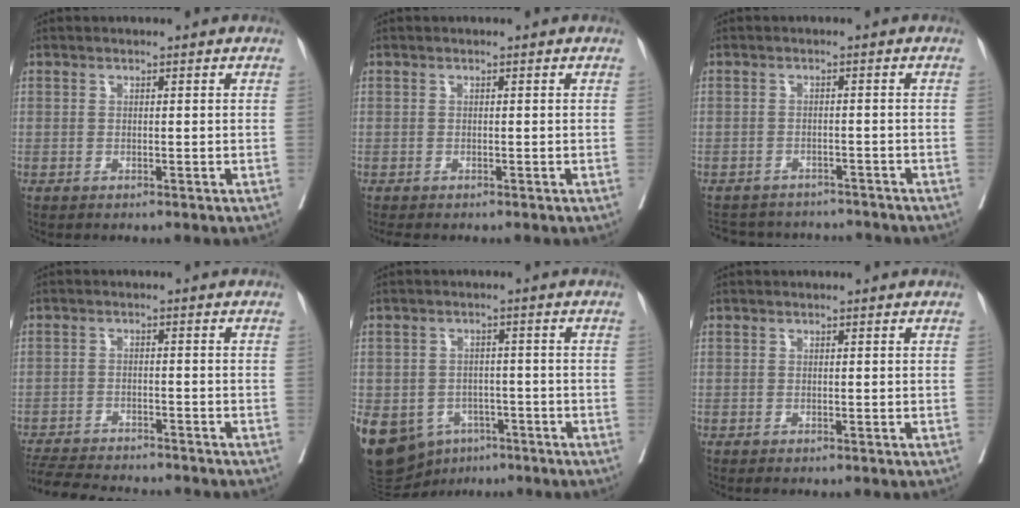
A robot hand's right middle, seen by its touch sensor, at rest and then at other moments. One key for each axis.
{"total": 0.9, "fx": -0.8, "fy": 0.3, "fz": 0.3, "tx": -0.007, "ty": -0.003, "tz": -0.016}
{"total": 11.2, "fx": -10.4, "fy": 3.3, "fz": 2.2, "tx": -0.043, "ty": 0.014, "tz": -0.132}
{"total": 12.2, "fx": -11.3, "fy": 1.7, "fz": 4.3, "tx": -0.075, "ty": -0.010, "tz": -0.163}
{"total": 19.5, "fx": -9.0, "fy": 15.0, "fz": 8.7, "tx": -0.253, "ty": -0.005, "tz": -0.119}
{"total": 0.0}